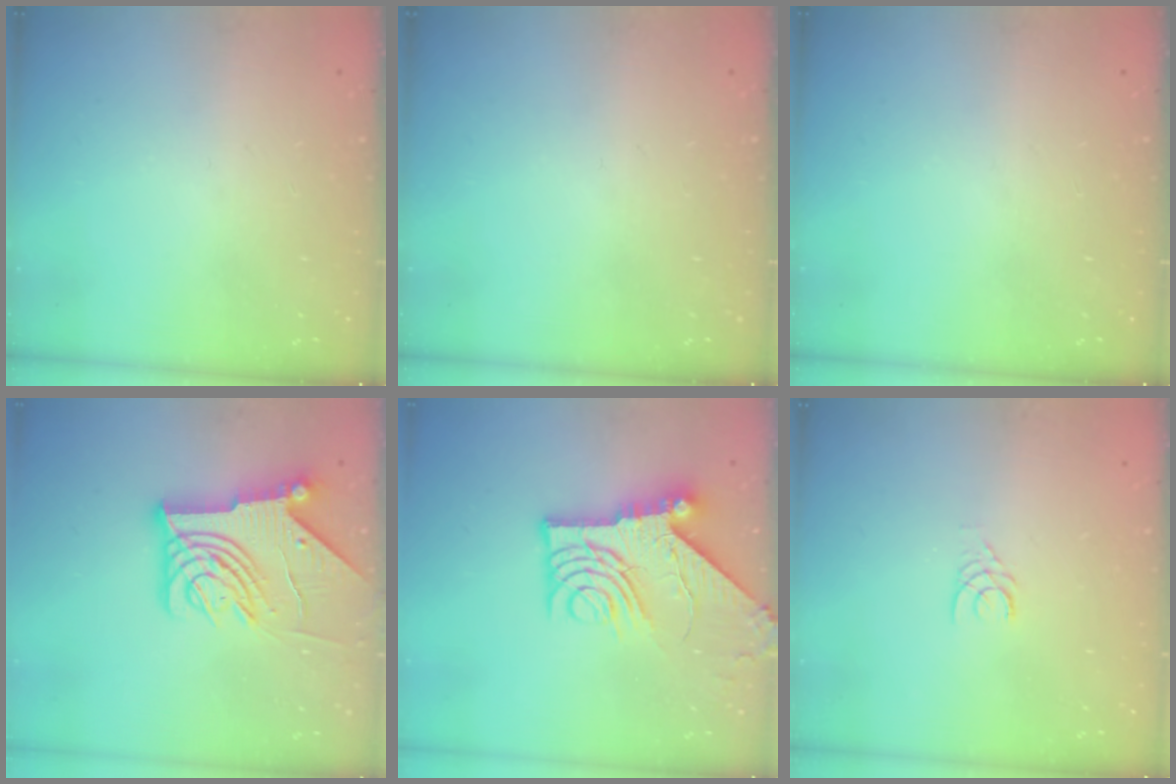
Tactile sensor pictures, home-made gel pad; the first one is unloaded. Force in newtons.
{"total": 0.0}
{"total": 0.0}
{"total": 12.0, "press": 11.9, "slide": 1.5}
{"total": 12.6, "press": 12.6, "slide": 1.5}
{"total": 2.4, "press": 2.4, "slide": 0.2}